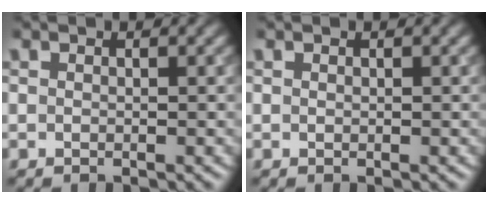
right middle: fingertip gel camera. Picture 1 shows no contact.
{"total": 0.0}